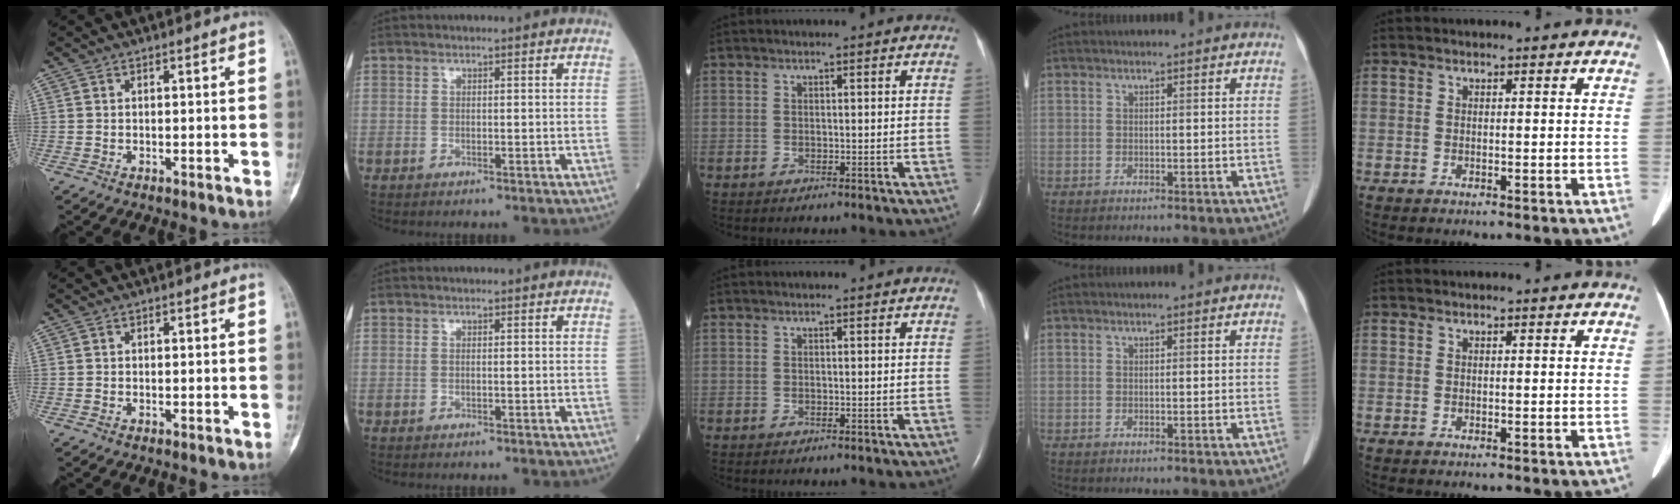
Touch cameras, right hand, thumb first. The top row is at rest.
{}